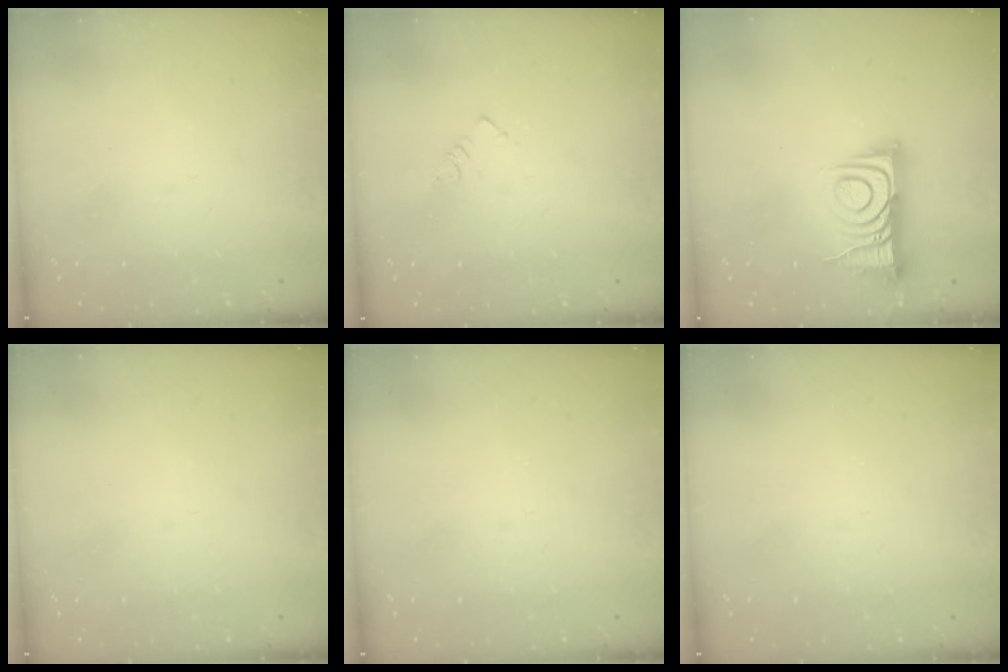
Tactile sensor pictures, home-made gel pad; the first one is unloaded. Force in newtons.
{"total": 2.9, "press": 2.9, "slide": 0.4}
{"total": 11.2, "press": 11.2, "slide": 0.1}
{"total": 0.0}
{"total": 0.0}
{"total": 0.0}